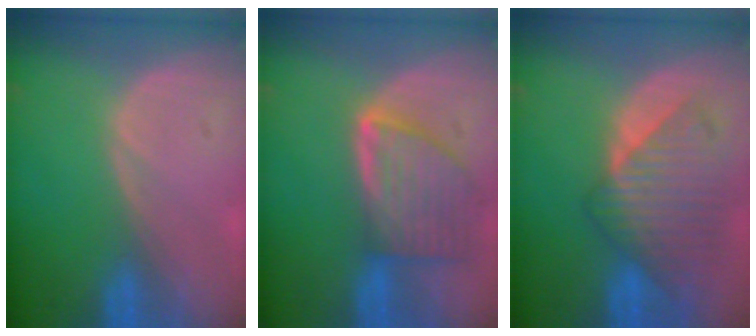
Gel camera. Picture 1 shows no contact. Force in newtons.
{"total": 8.1, "press": 7.2, "slide": 3.6}
{"total": 8.9, "press": 8.1, "slide": 3.8}